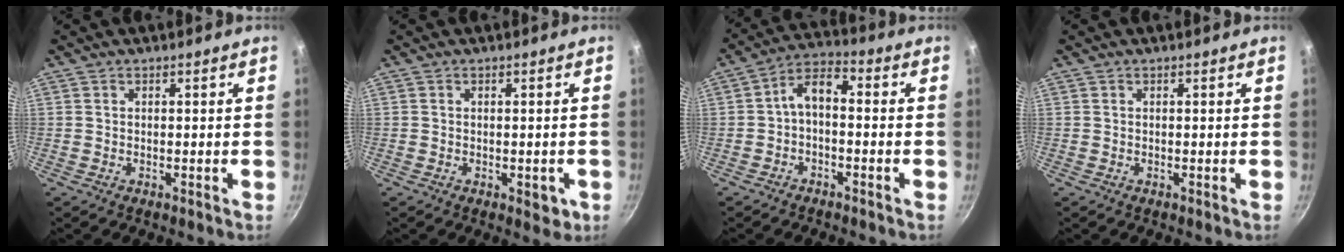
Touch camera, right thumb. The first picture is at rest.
{"total": 3.0, "force": [-0.9, 1.8, 2.3], "torque": [-0.019, 0.002, -0.009]}
{"total": 5.8, "force": [-1.5, 3.2, 4.6], "torque": [-0.085, 0.041, -0.032]}
{"total": 0.0}